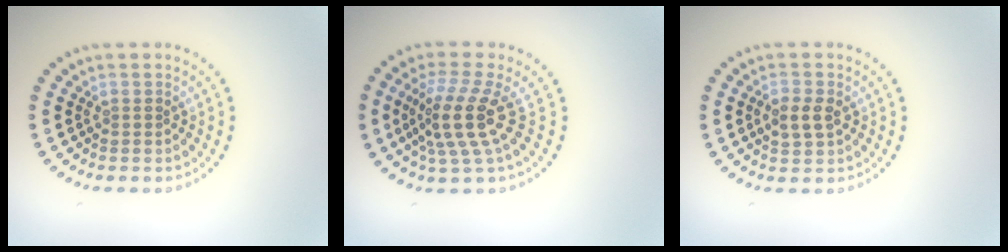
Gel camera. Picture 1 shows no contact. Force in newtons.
{"total": 4.4, "press": 3.3, "slide": 2.8}
{"total": 2.4, "press": 2.4, "slide": 0.0}